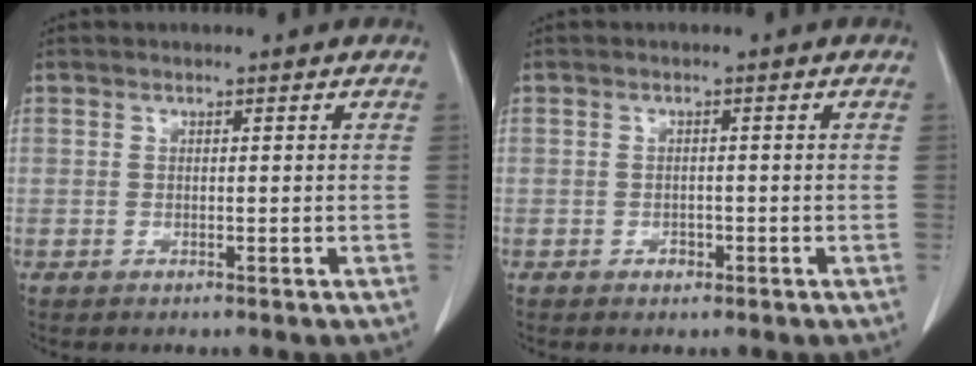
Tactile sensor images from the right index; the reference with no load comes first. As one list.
[{"total": 1.2, "force": [-0.7, 0.8, 0.6], "torque": [-0.010, 0.001, -0.008]}]